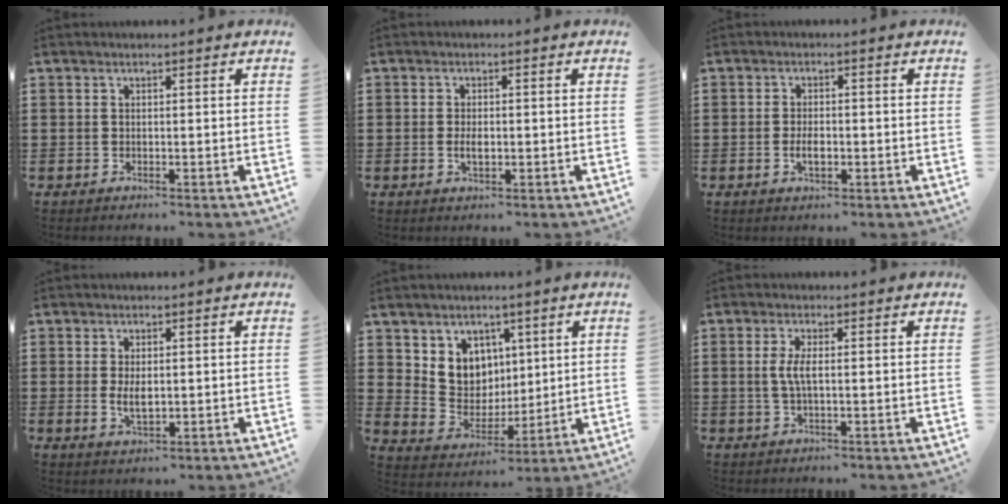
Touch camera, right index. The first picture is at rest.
{"total": 2.4, "force": [-0.3, 1.1, 2.1], "torque": [-0.039, 0.001, -0.004]}
{"total": 2.8, "force": [-0.6, 1.3, 2.4], "torque": [-0.045, 0.002, -0.010]}
{"total": 3.3, "force": [0.1, 1.6, 2.9], "torque": [-0.055, 0.005, 0.002]}
{"total": 7.1, "force": [3.4, 6.2, 0.7], "torque": [-0.048, -0.015, 0.066]}
{"total": 3.4, "force": [0.1, 0.9, 3.3], "torque": [-0.076, -0.006, -0.005]}